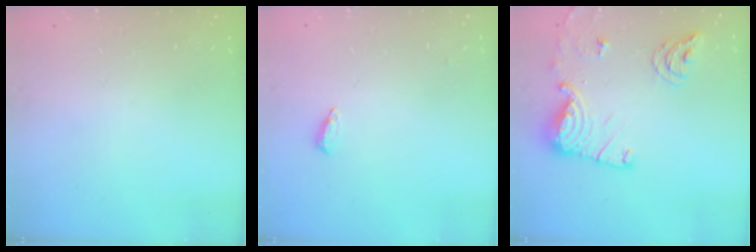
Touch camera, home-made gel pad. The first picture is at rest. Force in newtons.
{"total": 3.9, "press": 3.8, "slide": 0.6}
{"total": 15.1, "press": 15.0, "slide": 1.5}